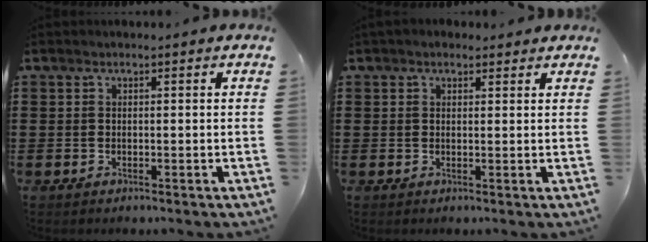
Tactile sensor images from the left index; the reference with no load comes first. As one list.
[{"total": 1.6, "force": [1.3, 0.8, 0.4], "torque": [-0.011, 0.008, 0.024]}]